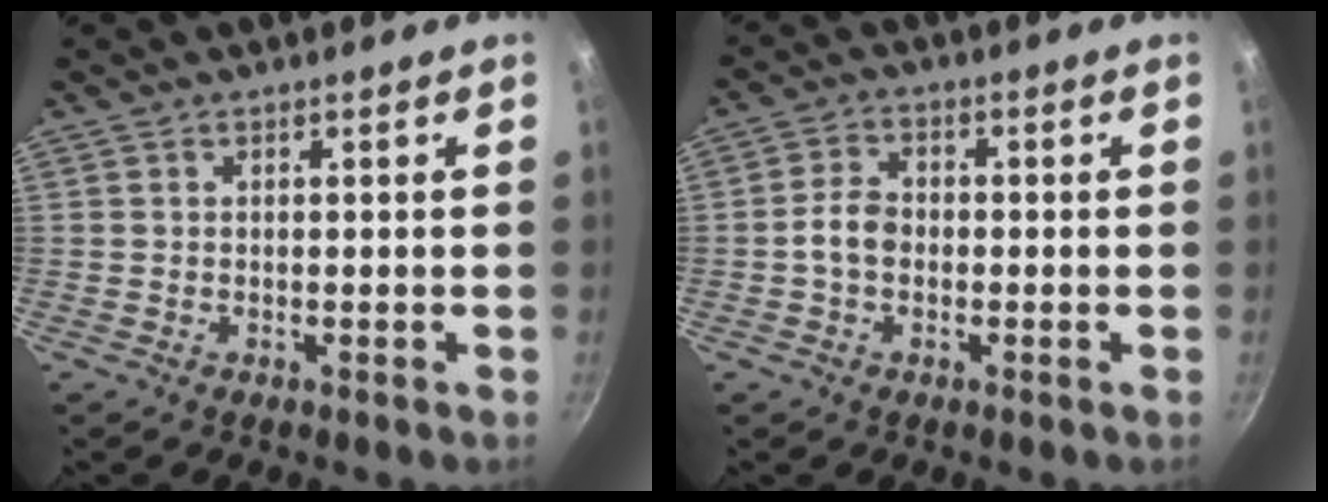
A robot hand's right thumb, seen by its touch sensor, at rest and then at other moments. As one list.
[{"total": 4.5, "force": [-0.9, 3.4, 2.9], "torque": [-0.043, 0.022, -0.023]}]